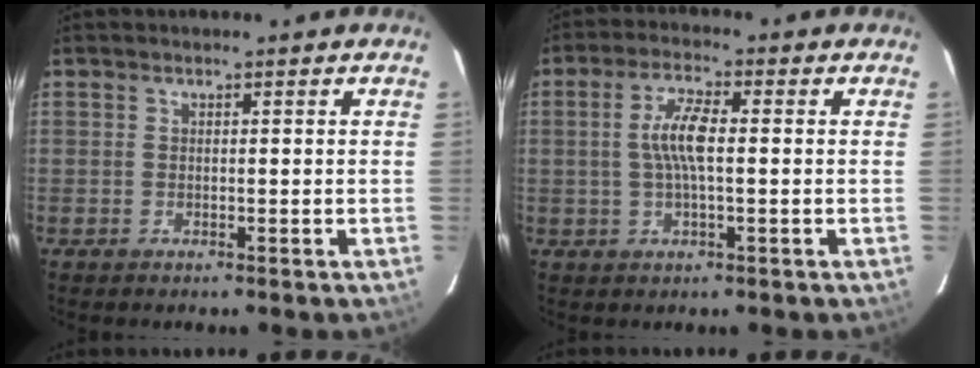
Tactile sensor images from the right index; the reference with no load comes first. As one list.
[{"total": 6.2, "force": [0.1, 1.4, 6.0], "torque": [-0.115, 0.006, 0.003]}]